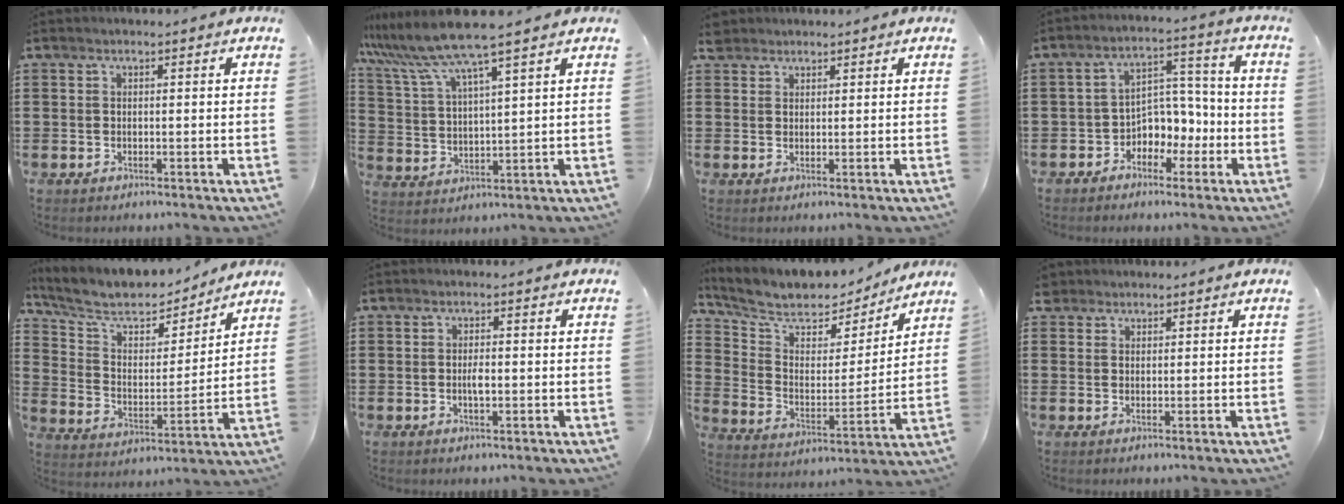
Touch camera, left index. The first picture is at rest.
{"total": 8.2, "force": [6.8, -0.6, 4.4], "torque": [-0.111, -0.034, 0.118]}
{"total": 2.2, "force": [1.9, 1.0, 0.2], "torque": [-0.010, 0.006, 0.037]}
{"total": 5.4, "force": [-2.2, 4.4, 2.2], "torque": [-0.051, 0.010, -0.043]}
{"total": 8.2, "force": [6.9, 2.9, 3.4], "torque": [-0.099, -0.036, 0.118]}
{"total": 2.1, "force": [-0.2, 0.6, 2.0], "torque": [-0.037, 0.001, -0.004]}
{"total": 7.8, "force": [6.8, 3.1, 2.2], "torque": [-0.077, -0.051, 0.116]}
{"total": 1.8, "force": [1.5, 1.0, 0.1], "torque": [-0.008, 0.006, 0.030]}